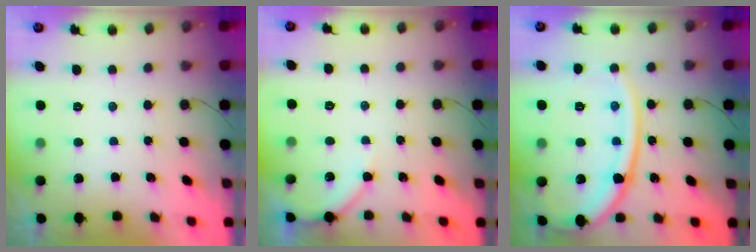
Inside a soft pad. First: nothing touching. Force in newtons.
{"total": 4.9, "press": 4.9, "slide": 0.6}
{"total": 16.6, "press": 16.5, "slide": 1.8}